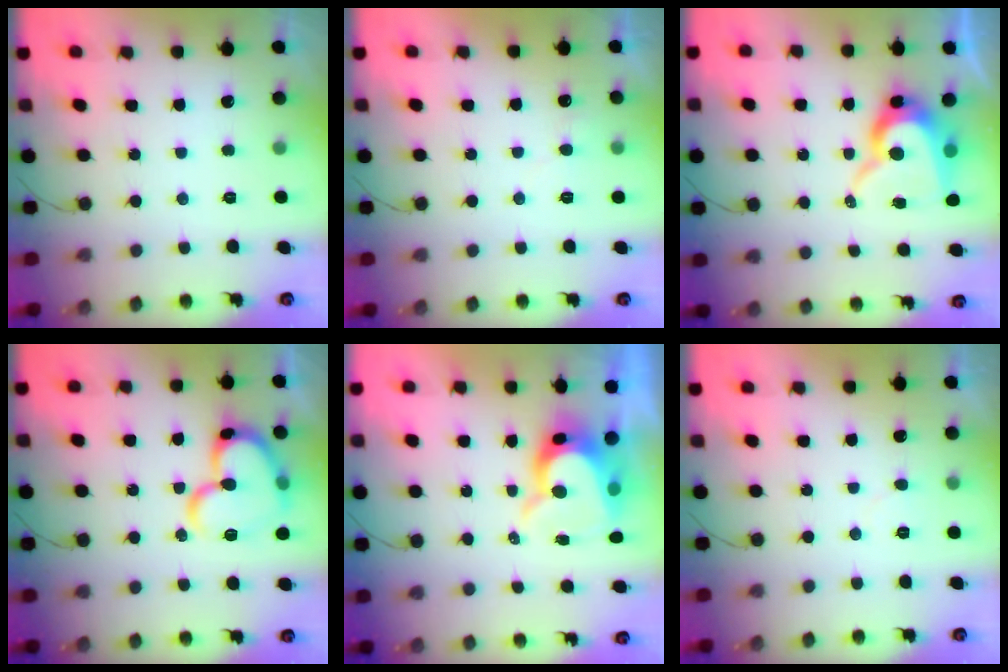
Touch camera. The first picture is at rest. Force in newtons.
{"total": 5.7, "press": 5.7, "slide": 0.6}
{"total": 12.7, "press": 12.7, "slide": 1.0}
{"total": 18.5, "press": 18.4, "slide": 1.9}
{"total": 9.6, "press": 9.6, "slide": 0.8}
{"total": 3.2, "press": 3.2, "slide": 0.3}